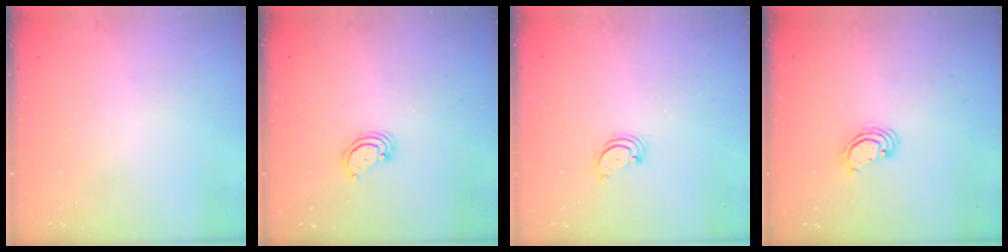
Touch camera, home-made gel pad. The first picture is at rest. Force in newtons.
{"total": 2.9, "press": 2.9, "slide": 0.3}
{"total": 2.2, "press": 2.2, "slide": 0.2}
{"total": 2.6, "press": 2.6, "slide": 0.1}